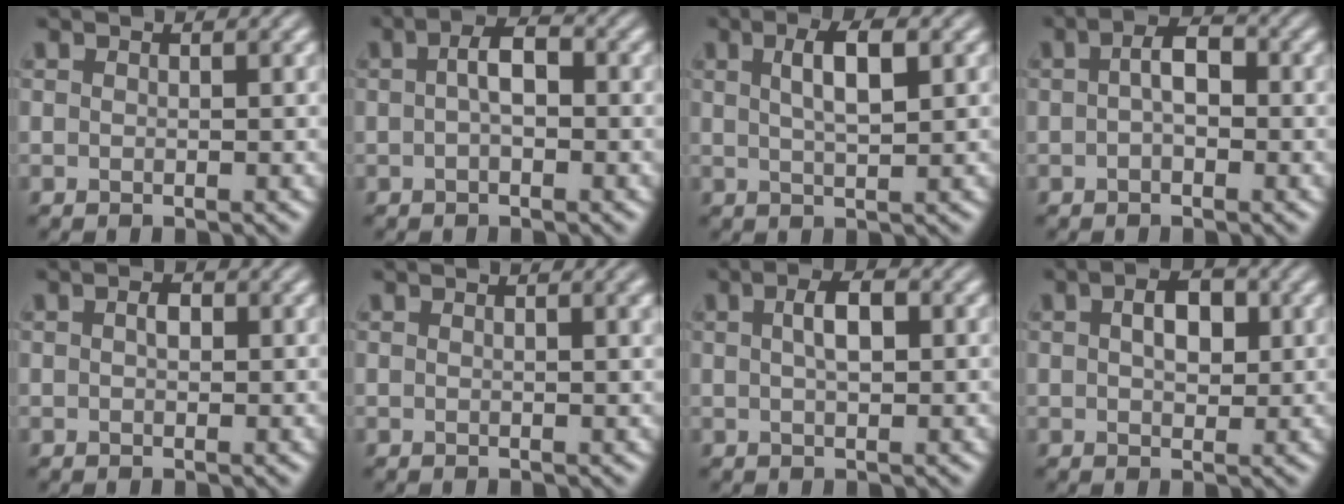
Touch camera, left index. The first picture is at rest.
{"total": 2.7, "force": [0.0, 1.1, 2.4], "torque": [-0.043, 0.006, -0.005]}
{"total": 3.7, "force": [1.3, 1.0, 3.3], "torque": [-0.057, 0.009, 0.023]}
{"total": 2.7, "force": [0.0, 1.3, 2.4], "torque": [-0.040, 0.006, -0.005]}
{"total": 1.2, "force": [0.2, 0.7, 1.0], "torque": [-0.015, 0.002, 0.000]}
{"total": 1.6, "force": [0.6, 0.5, 1.4], "torque": [-0.013, 0.005, 0.007]}
{"total": 2.9, "force": [0.6, 1.2, 2.5], "torque": [-0.046, 0.006, 0.008]}
{"total": 3.5, "force": [0.8, 2.1, 2.7], "torque": [-0.045, 0.006, 0.011]}